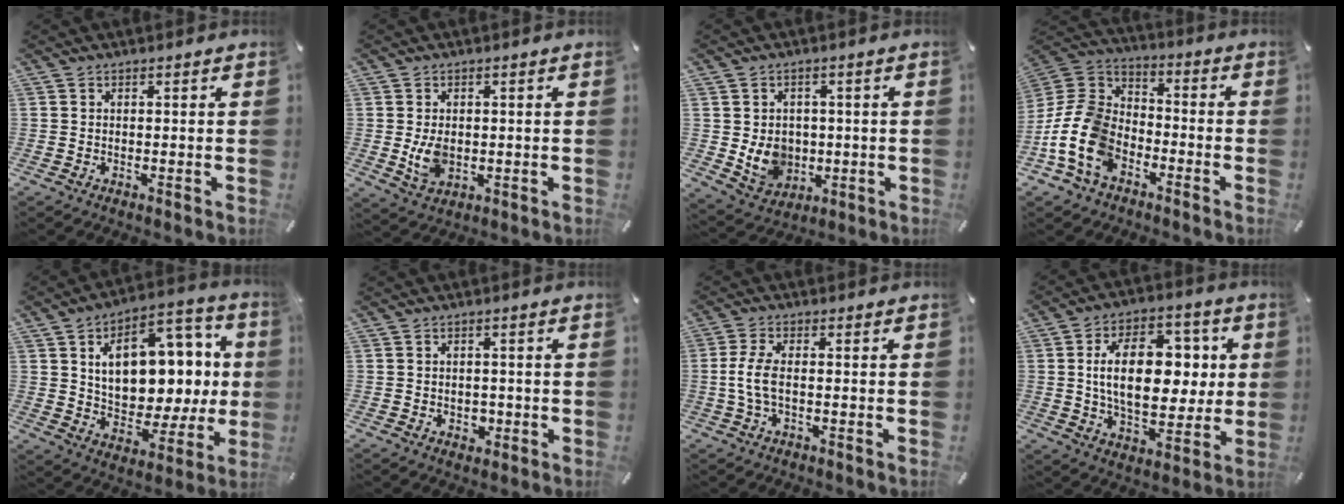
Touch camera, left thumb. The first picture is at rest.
{"total": 5.9, "force": [-0.3, 4.2, 4.2], "torque": [-0.092, -0.011, -0.011]}
{"total": 8.0, "force": [-0.1, 7.4, 3.0], "torque": [-0.062, 0.002, 0.005]}
{"total": 14.3, "force": [-7.6, 9.8, 7.2], "torque": [-0.172, 0.033, -0.145]}
{"total": 19.1, "force": [4.8, 12.4, 13.7], "torque": [-0.190, -0.020, 0.088]}
{"total": 2.4, "force": [-0.5, 2.1, 1.1], "torque": [-0.012, -0.001, -0.011]}
{"total": 5.6, "force": [-0.5, 1.9, 5.2], "torque": [-0.119, -0.006, -0.017]}
{"total": 18.7, "force": [2.4, 11.6, 14.5], "torque": [-0.244, 0.005, 0.038]}